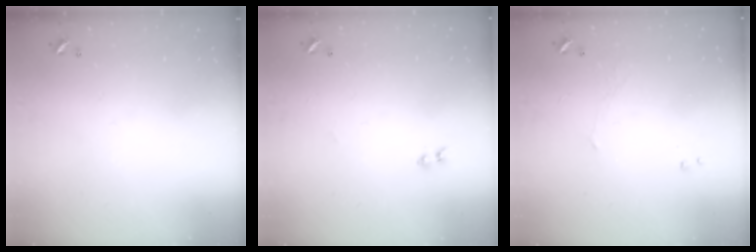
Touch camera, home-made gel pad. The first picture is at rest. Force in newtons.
{"total": 1.1, "press": 0.9, "slide": 0.6}
{"total": 0.6, "press": 0.4, "slide": 0.5}